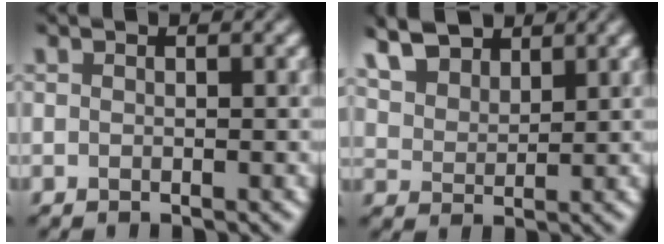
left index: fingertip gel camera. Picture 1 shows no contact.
{"total": 5.6, "force": [4.5, 2.6, 2.2], "torque": [-0.057, 0.014, 0.080]}